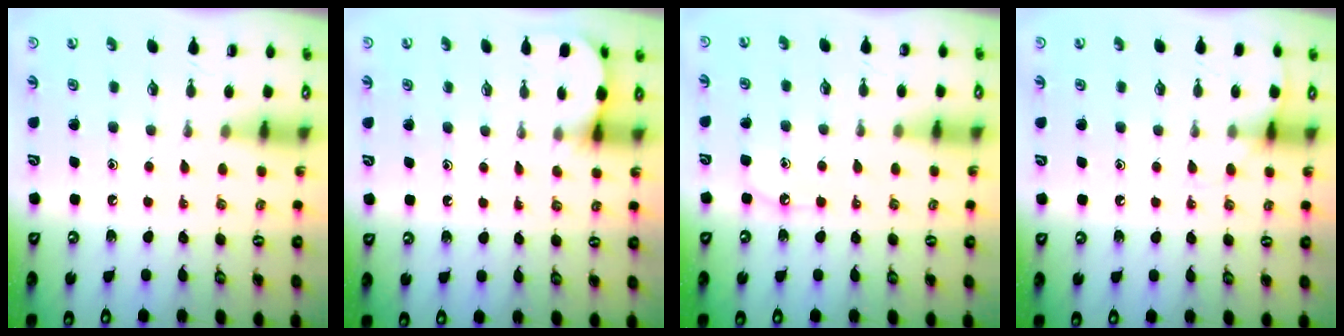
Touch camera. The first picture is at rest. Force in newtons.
{"total": 2.9, "press": 2.9, "slide": 0.3}
{"total": 4.4, "press": 4.4, "slide": 0.5}
{"total": 5.6, "press": 5.5, "slide": 0.6}